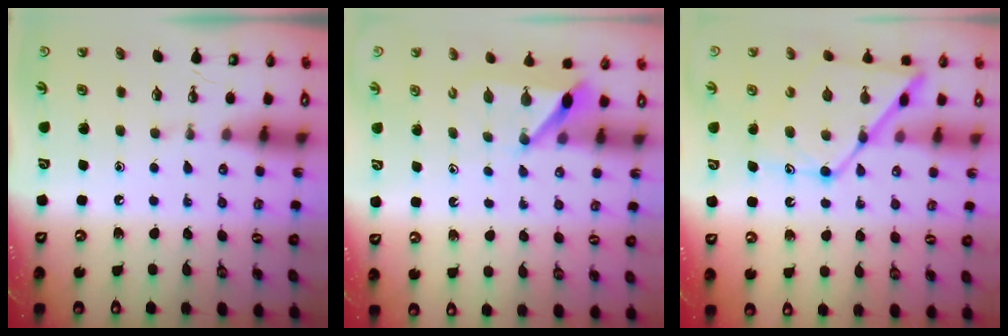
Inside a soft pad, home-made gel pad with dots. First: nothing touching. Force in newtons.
{"total": 6.2, "press": 6.2, "slide": 0.7}
{"total": 15.4, "press": 15.3, "slide": 1.2}